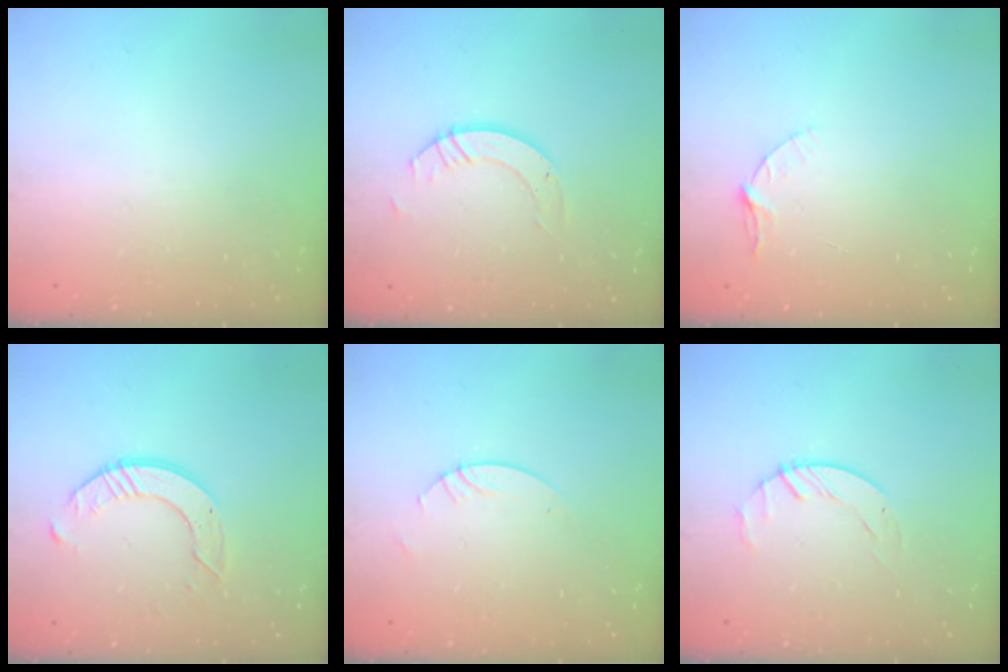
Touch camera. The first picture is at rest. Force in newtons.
{"total": 5.0, "press": 5.0, "slide": 0.3}
{"total": 4.0, "press": 3.9, "slide": 0.4}
{"total": 6.4, "press": 6.4, "slide": 0.6}
{"total": 3.0, "press": 2.9, "slide": 0.3}
{"total": 1.8, "press": 1.7, "slide": 0.3}